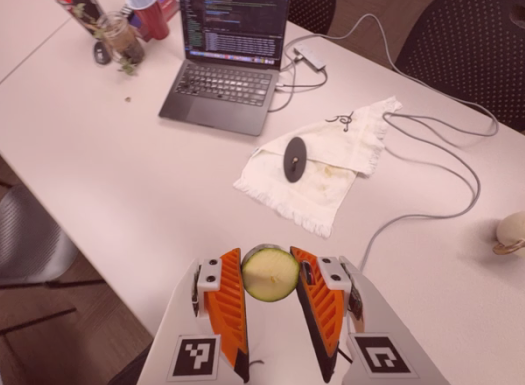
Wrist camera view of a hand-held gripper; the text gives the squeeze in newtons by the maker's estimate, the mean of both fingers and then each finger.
{"total": 10.5, "left": 10.2, "right": 10.8}